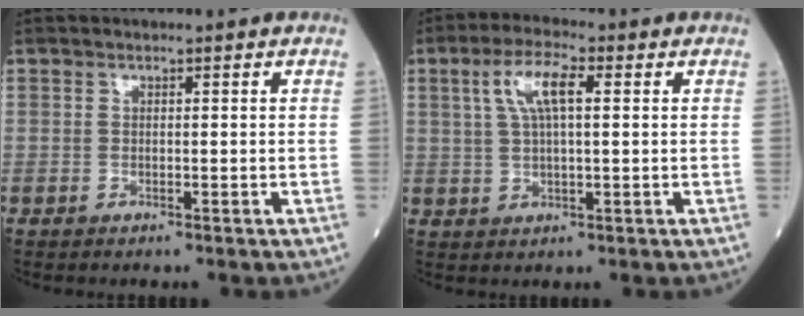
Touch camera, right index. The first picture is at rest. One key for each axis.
{"total": 6.5, "fx": 2.0, "fy": 1.6, "fz": 6.0, "tx": -0.123, "ty": 0.016, "tz": 0.038}